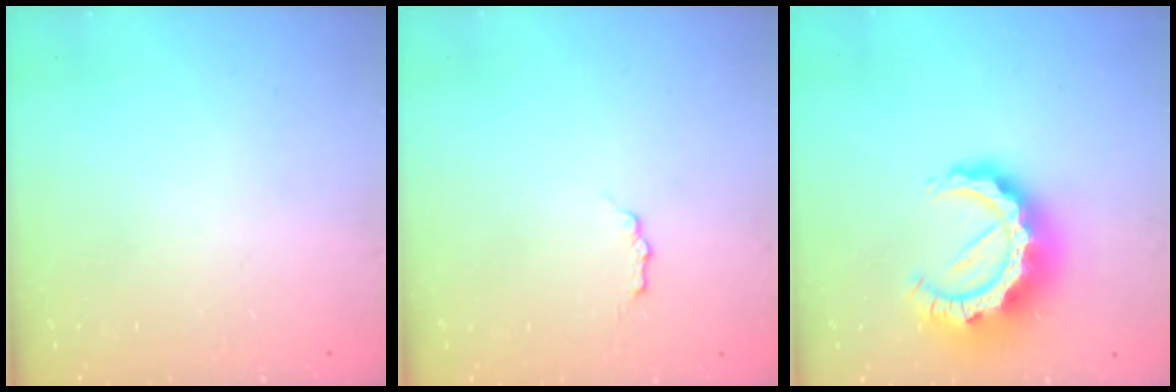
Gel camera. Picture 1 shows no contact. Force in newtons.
{"total": 2.1, "press": 2.0, "slide": 0.3}
{"total": 16.9, "press": 16.8, "slide": 1.5}